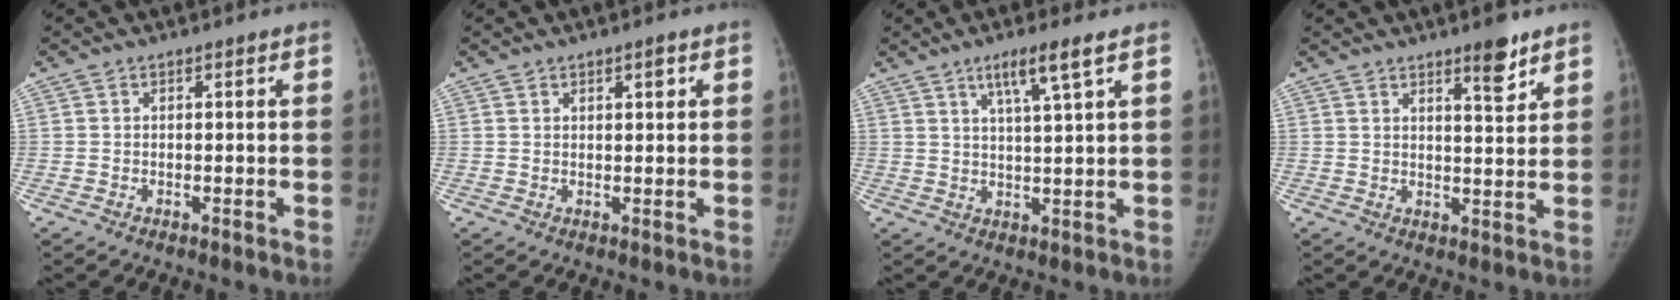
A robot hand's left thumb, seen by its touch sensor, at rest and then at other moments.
{"total": 1.8, "force": [1.0, 0.7, 1.3], "torque": [-0.014, -0.005, 0.016]}
{"total": 6.3, "force": [3.6, -0.1, 5.2], "torque": [-0.097, -0.019, 0.067]}
{"total": 5.5, "force": [3.9, 1.2, 3.7], "torque": [-0.042, -0.030, 0.057]}